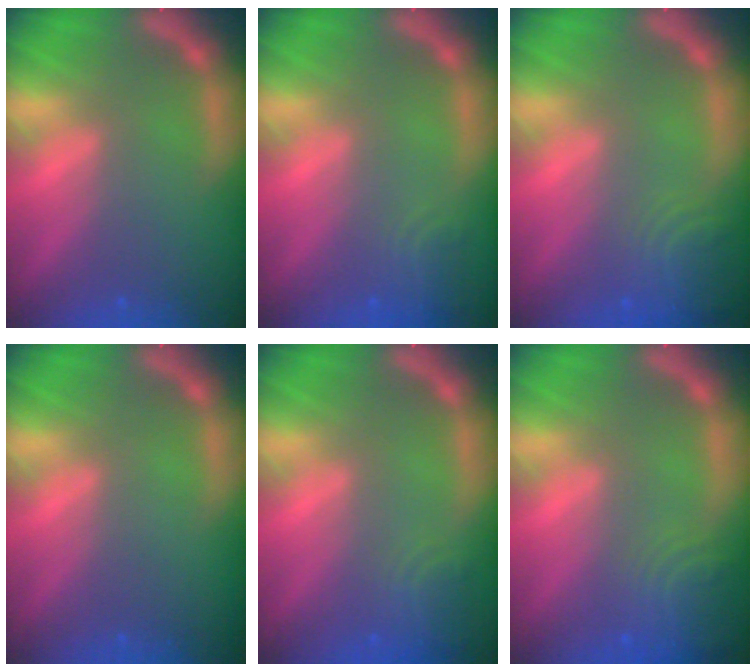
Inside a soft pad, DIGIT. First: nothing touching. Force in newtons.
{"total": 2.4}
{"total": 4.5}
{"total": 0.0}
{"total": 2.9}
{"total": 5.0}